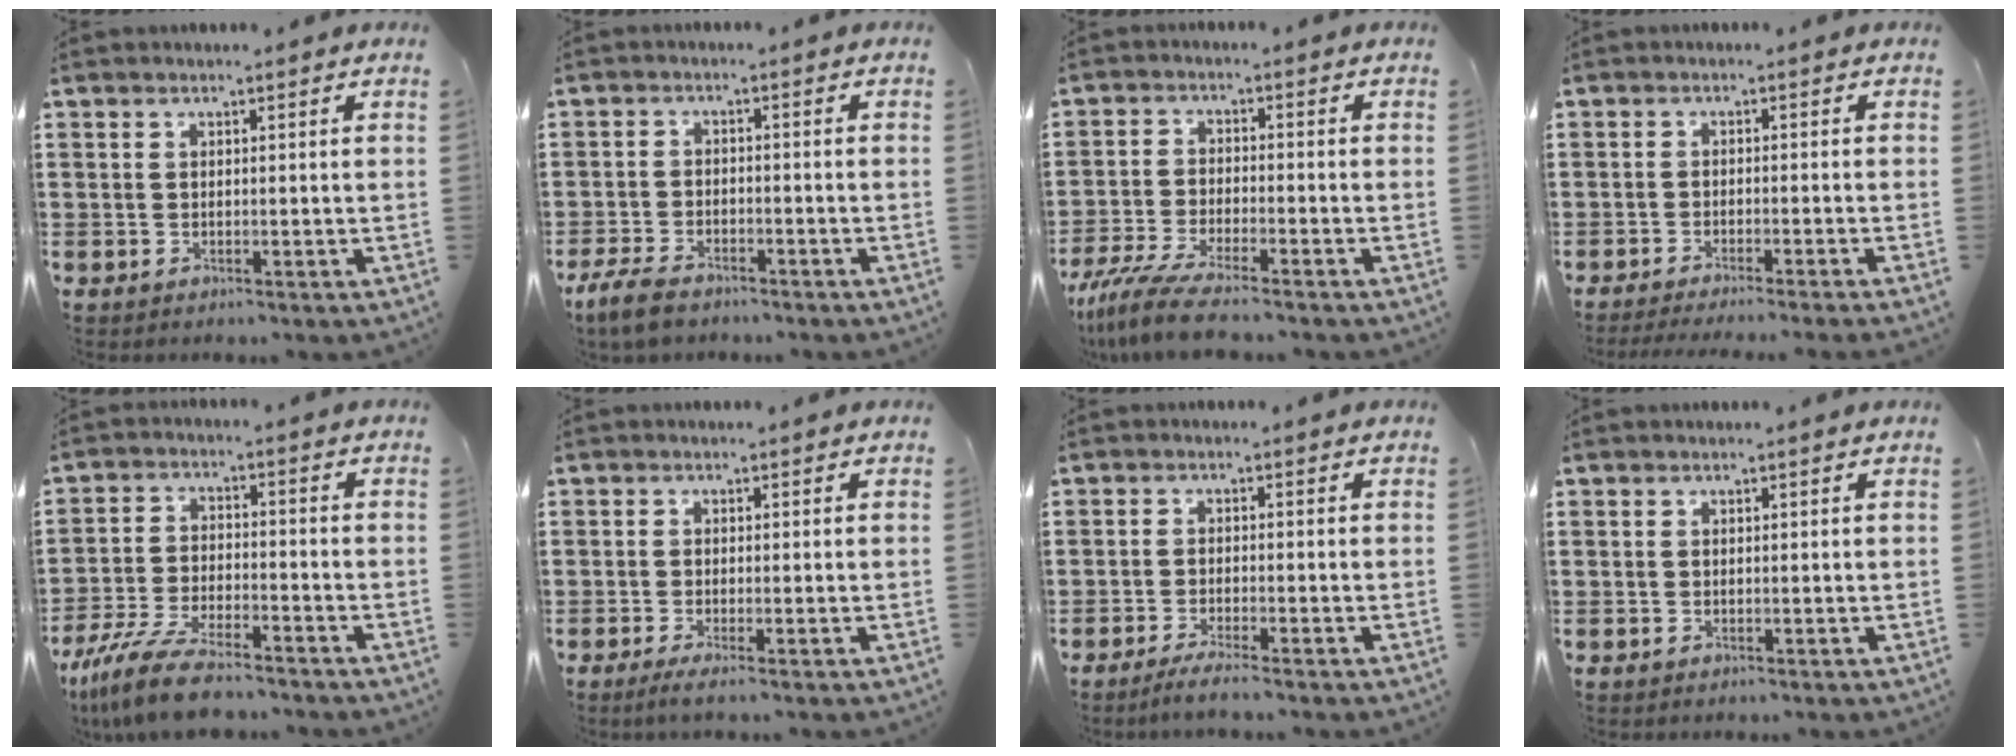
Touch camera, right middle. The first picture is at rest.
{"total": 3.9, "force": [-3.3, 1.3, 1.7], "torque": [-0.052, 0.001, -0.071]}
{"total": 6.0, "force": [-5.1, 0.1, 3.1], "torque": [-0.086, -0.022, -0.104]}
{"total": 1.8, "force": [-1.6, -0.4, 0.8], "torque": [-0.012, 0.000, -0.030]}
{"total": 8.4, "force": [-7.1, 1.4, 4.2], "torque": [-0.101, 0.001, -0.140]}
{"total": 1.0, "force": [-0.6, 0.0, 0.8], "torque": [-0.013, -0.004, -0.011]}
{"total": 2.0, "force": [-1.6, -0.2, 1.2], "torque": [-0.020, 0.002, -0.030]}
{"total": 0.0}